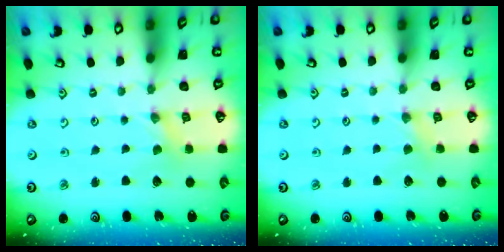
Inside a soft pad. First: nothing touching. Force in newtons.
{"total": 2.4, "press": 2.4, "slide": 0.4}